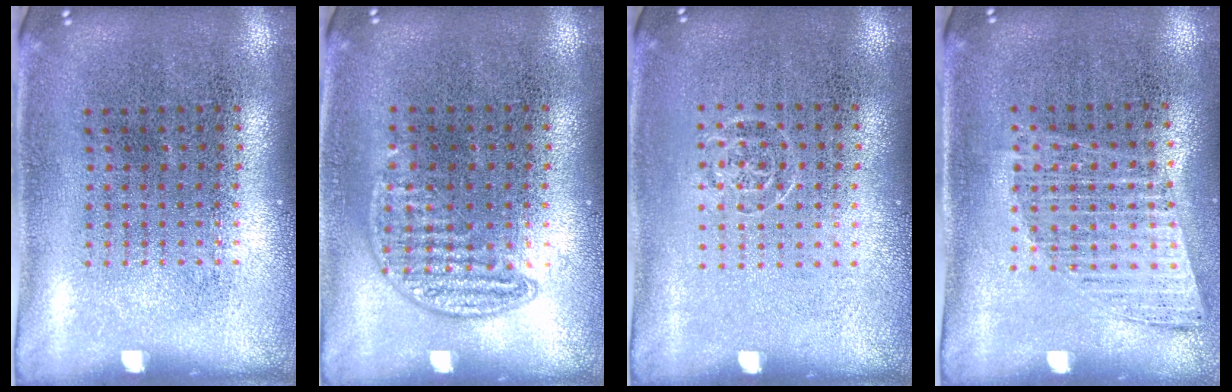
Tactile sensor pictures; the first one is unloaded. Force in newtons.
{"total": 0.8, "press": 0.7, "slide": 0.4}
{"total": 0.6, "press": 0.5, "slide": 0.3}
{"total": 1.0, "press": 1.0, "slide": 0.1}